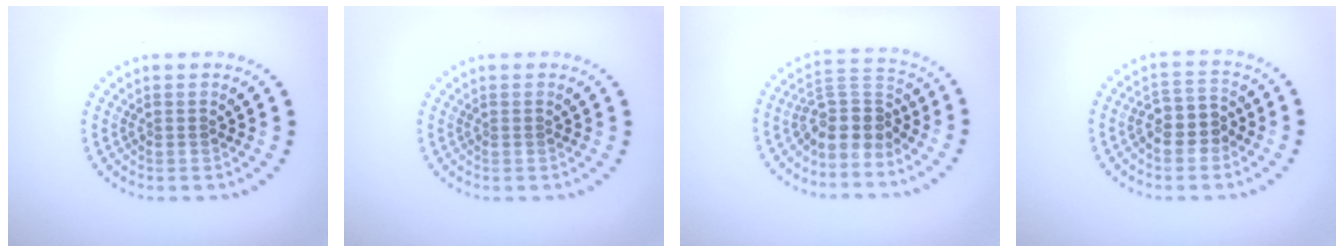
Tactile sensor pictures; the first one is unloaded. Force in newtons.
{"total": 0.0}
{"total": 3.9, "press": 3.1, "slide": 2.4}
{"total": 3.0, "press": 2.8, "slide": 1.1}